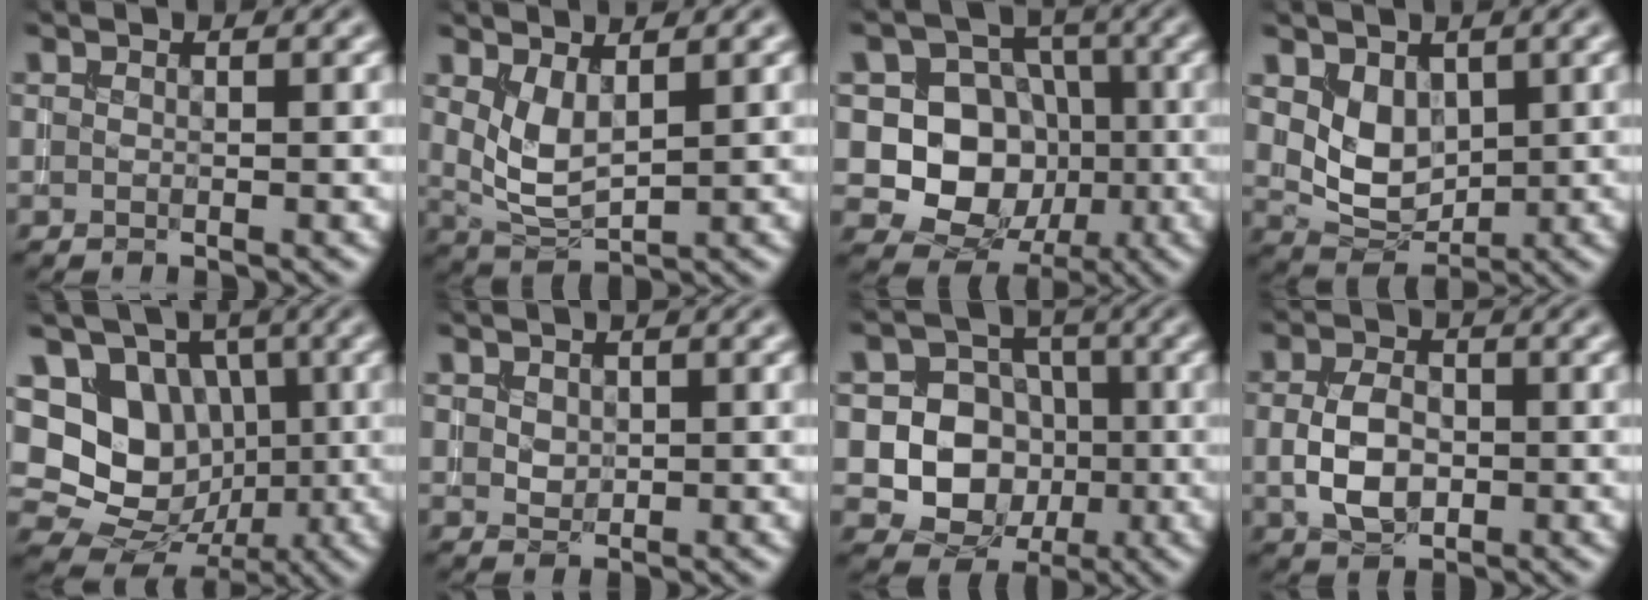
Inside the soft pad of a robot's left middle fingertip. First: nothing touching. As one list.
[{"total": 3.3, "force": [1.3, 1.5, 2.6], "torque": [-0.063, -0.010, 0.033]}, {"total": 8.7, "force": [-0.7, 7.7, 4.0], "torque": [-0.051, -0.006, -0.037]}, {"total": 3.7, "force": [1.1, 2.7, 2.3], "torque": [-0.044, -0.012, 0.025]}, {"total": 14.1, "force": [1.5, 12.6, 6.1], "torque": [-0.138, 0.042, 0.010]}, {"total": 1.1, "force": [0.4, 0.9, 0.5], "torque": [-0.011, -0.003, 0.013]}, {"total": 8.6, "force": [-1.2, 7.9, 3.3], "torque": [-0.047, 0.013, -0.043]}, {"total": 4.1, "force": [-0.3, 2.7, 3.0], "torque": [-0.061, -0.001, -0.008]}]